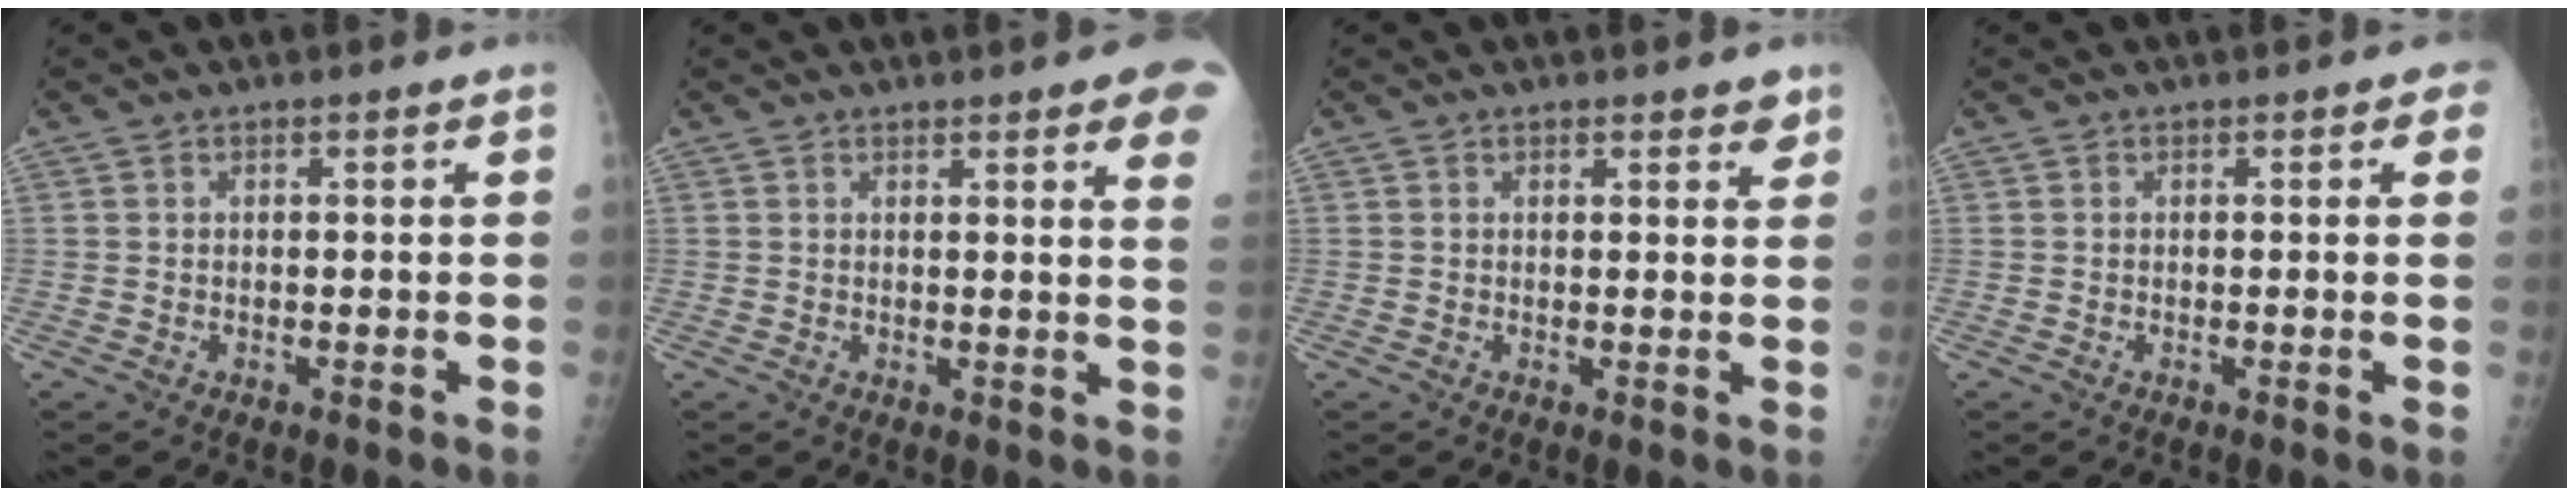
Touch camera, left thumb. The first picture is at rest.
{"total": 9.5, "force": [5.9, 1.3, 7.4], "torque": [-0.071, -0.011, 0.054]}
{"total": 2.8, "force": [2.1, 1.0, 1.6], "torque": [-0.005, -0.010, 0.023]}
{"total": 1.5, "force": [0.7, 0.8, 1.0], "torque": [0.006, 0.002, 0.001]}